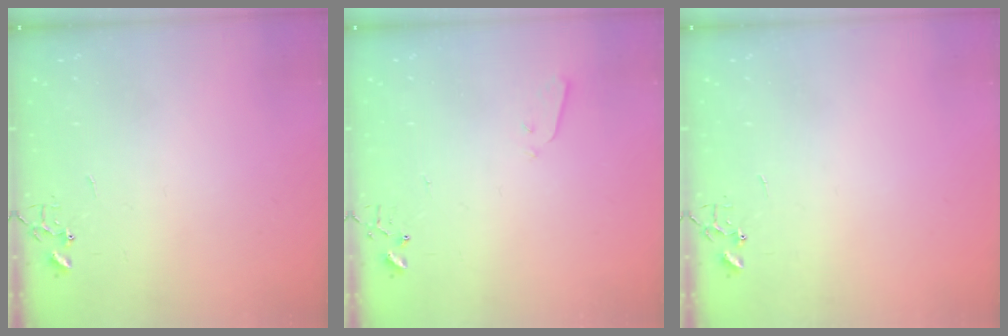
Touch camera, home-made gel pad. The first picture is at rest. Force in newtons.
{"total": 2.8, "press": 2.7, "slide": 0.4}
{"total": 0.0}